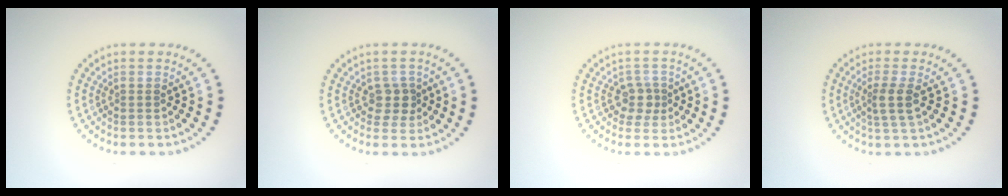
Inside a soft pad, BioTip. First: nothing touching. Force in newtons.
{"total": 1.9, "press": 1.6, "slide": 1.2}
{"total": 1.8, "press": 1.5, "slide": 1.1}
{"total": 2.1, "press": 1.7, "slide": 1.3}